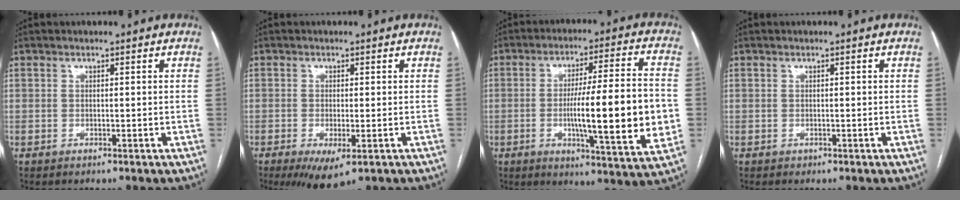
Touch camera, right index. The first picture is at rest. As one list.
[{"total": 5.5, "force": [-2.7, 1.6, 4.6], "torque": [-0.070, -0.015, -0.035]}, {"total": 17.7, "force": [-2.2, 1.3, 17.5], "torque": [-0.256, -0.002, -0.032]}, {"total": 0.0}]